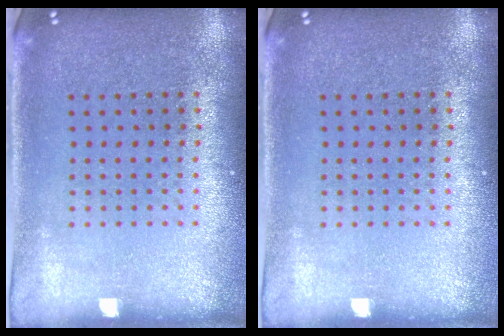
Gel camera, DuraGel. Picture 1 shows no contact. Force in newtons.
{"total": 0.0}